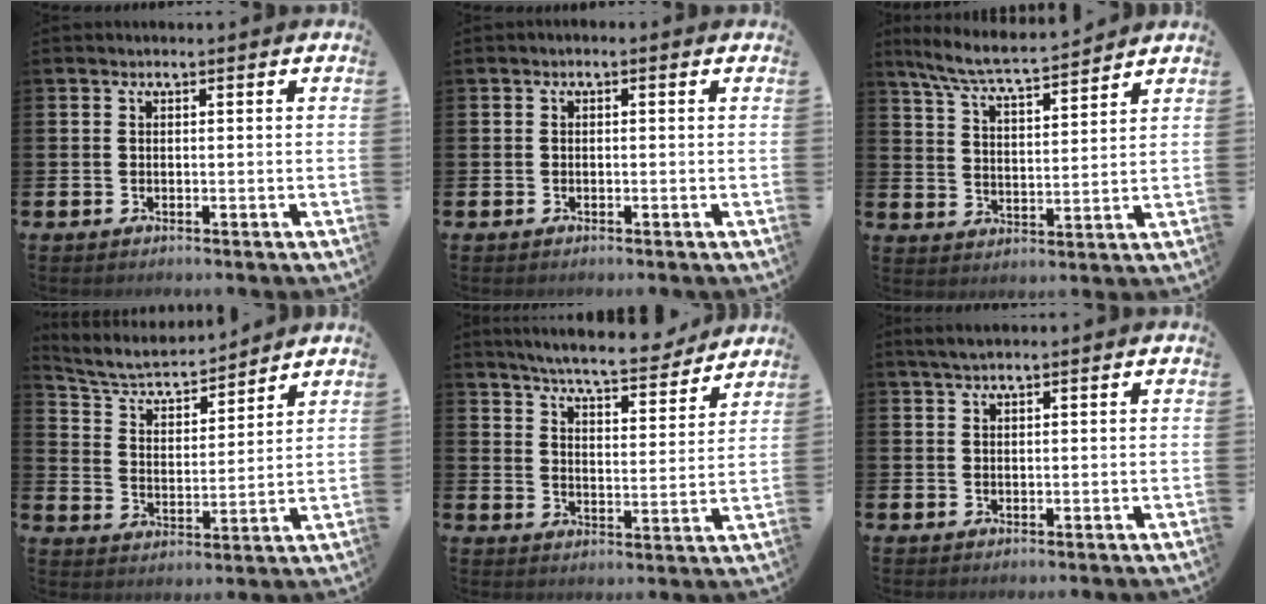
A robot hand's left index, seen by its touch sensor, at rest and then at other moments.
{"total": 0.5, "force": [-0.4, 0.2, 0.2], "torque": [-0.004, -0.001, -0.009]}
{"total": 7.2, "force": [6.8, 0.3, 2.2], "torque": [-0.073, -0.040, 0.121]}
{"total": 5.8, "force": [5.4, 1.5, 1.5], "torque": [-0.064, -0.038, 0.089]}
{"total": 7.2, "force": [6.8, 0.5, 2.3], "torque": [-0.057, -0.047, 0.115]}
{"total": 2.1, "force": [1.7, 0.5, 1.2], "torque": [-0.024, 0.005, 0.030]}